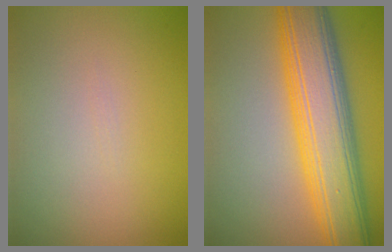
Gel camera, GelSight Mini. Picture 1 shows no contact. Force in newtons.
{"total": 10.2, "press": 10.2, "slide": 0.2}